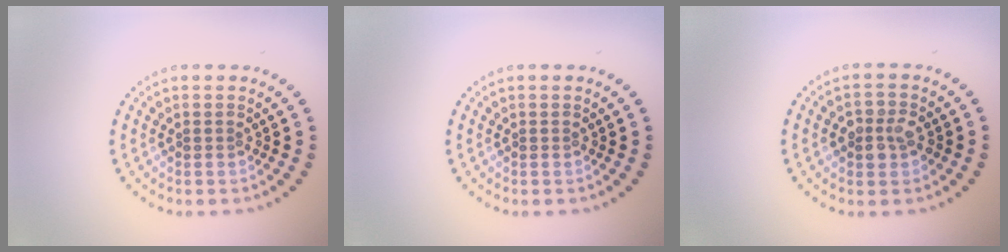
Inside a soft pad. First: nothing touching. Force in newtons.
{"total": 0.0}
{"total": 2.5, "press": 2.4, "slide": 0.4}